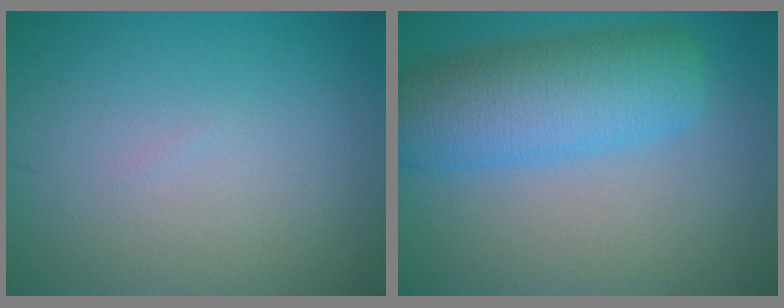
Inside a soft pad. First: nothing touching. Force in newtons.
{"total": 8.2, "press": 8.2, "slide": 0.2}